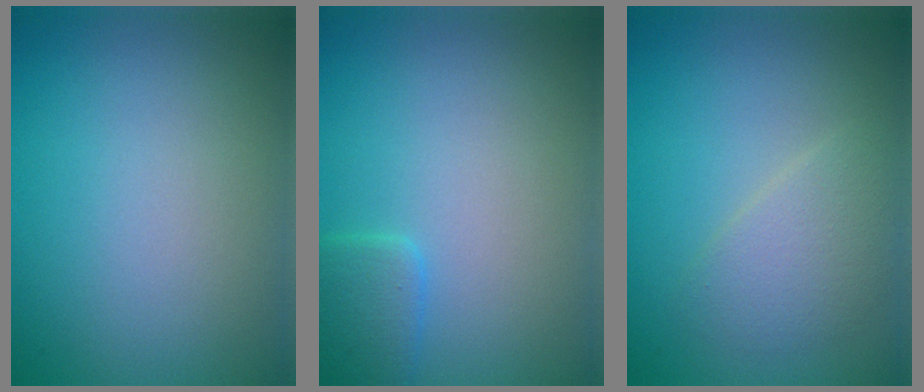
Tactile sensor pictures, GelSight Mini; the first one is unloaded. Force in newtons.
{"total": 2.1, "press": 2.1, "slide": 0.1}
{"total": 2.6, "press": 2.5, "slide": 0.2}